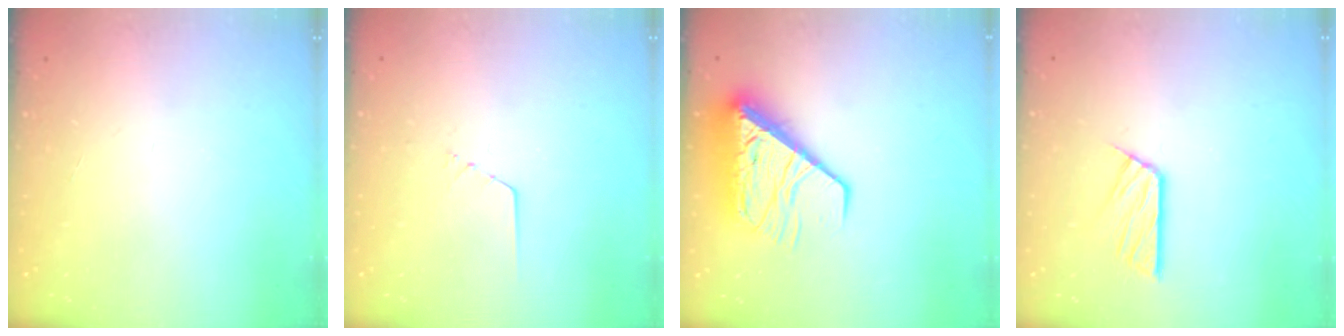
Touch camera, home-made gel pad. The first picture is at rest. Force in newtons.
{"total": 1.6, "press": 1.6, "slide": 0.1}
{"total": 13.3, "press": 13.2, "slide": 1.2}
{"total": 8.5, "press": 8.5, "slide": 0.8}